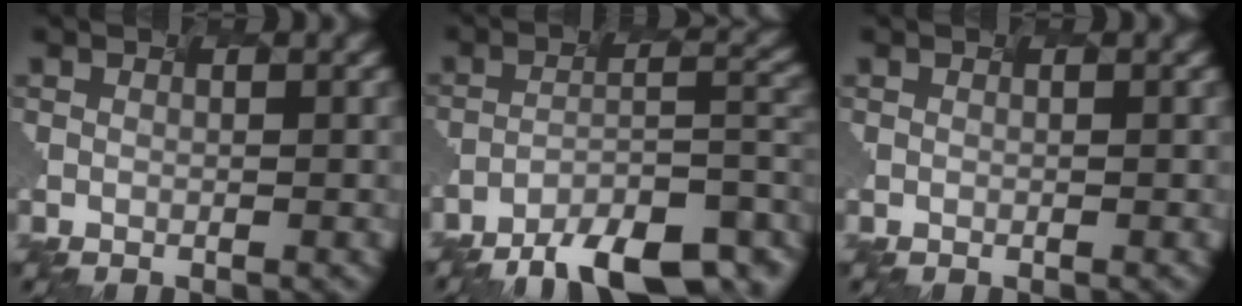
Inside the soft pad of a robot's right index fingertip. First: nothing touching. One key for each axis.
{"total": 10.3, "fx": -8.3, "fy": 2.0, "fz": 5.8, "tx": -0.085, "ty": 0.009, "tz": -0.125}
{"total": 0.0}